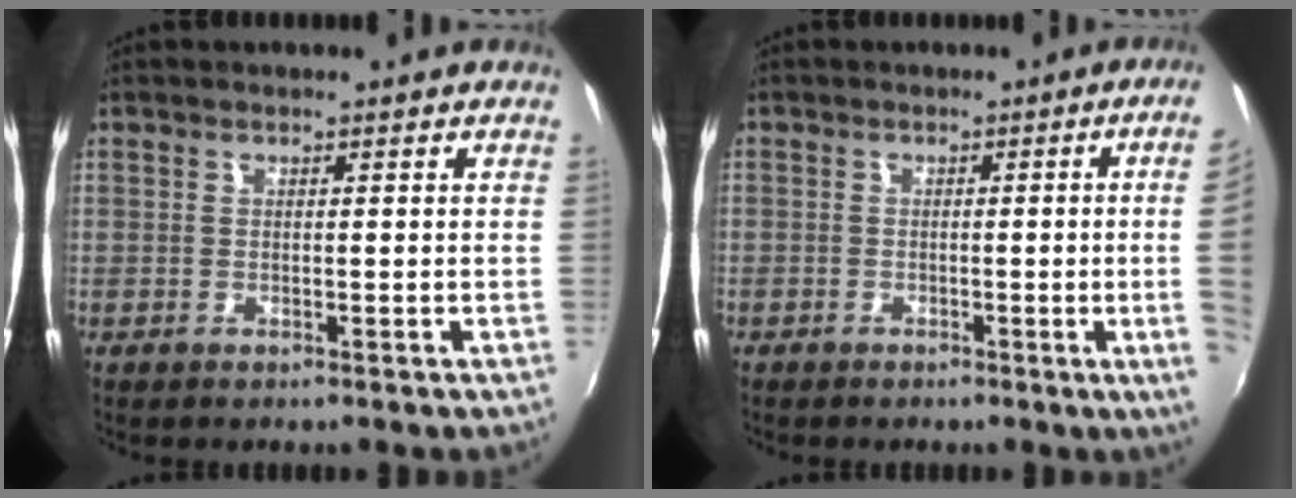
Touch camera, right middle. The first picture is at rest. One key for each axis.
{"total": 7.1, "fx": -0.3, "fy": -1.4, "fz": 6.9, "tx": -0.083, "ty": -0.010, "tz": -0.002}